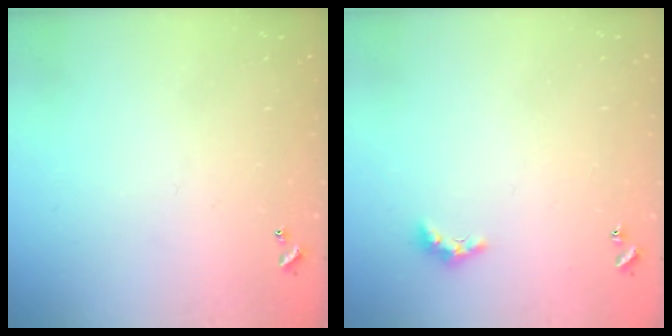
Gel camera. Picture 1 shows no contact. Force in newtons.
{"total": 4.0, "press": 4.0, "slide": 0.7}